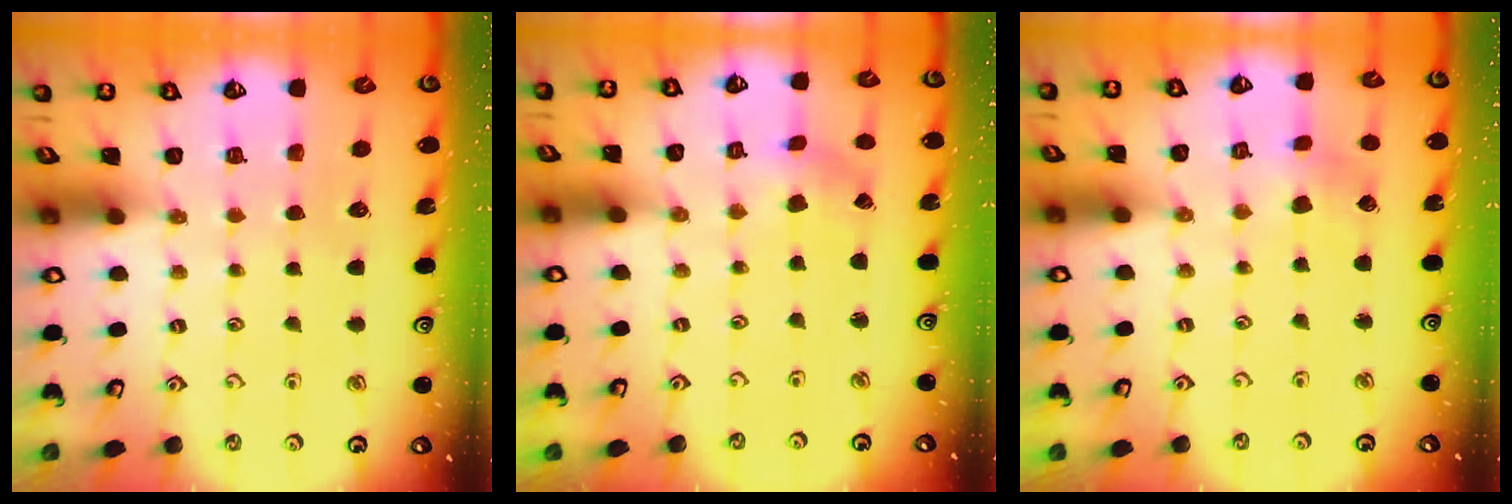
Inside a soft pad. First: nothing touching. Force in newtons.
{"total": 1.0, "press": 1.0, "slide": 0.2}
{"total": 2.3, "press": 2.2, "slide": 0.4}